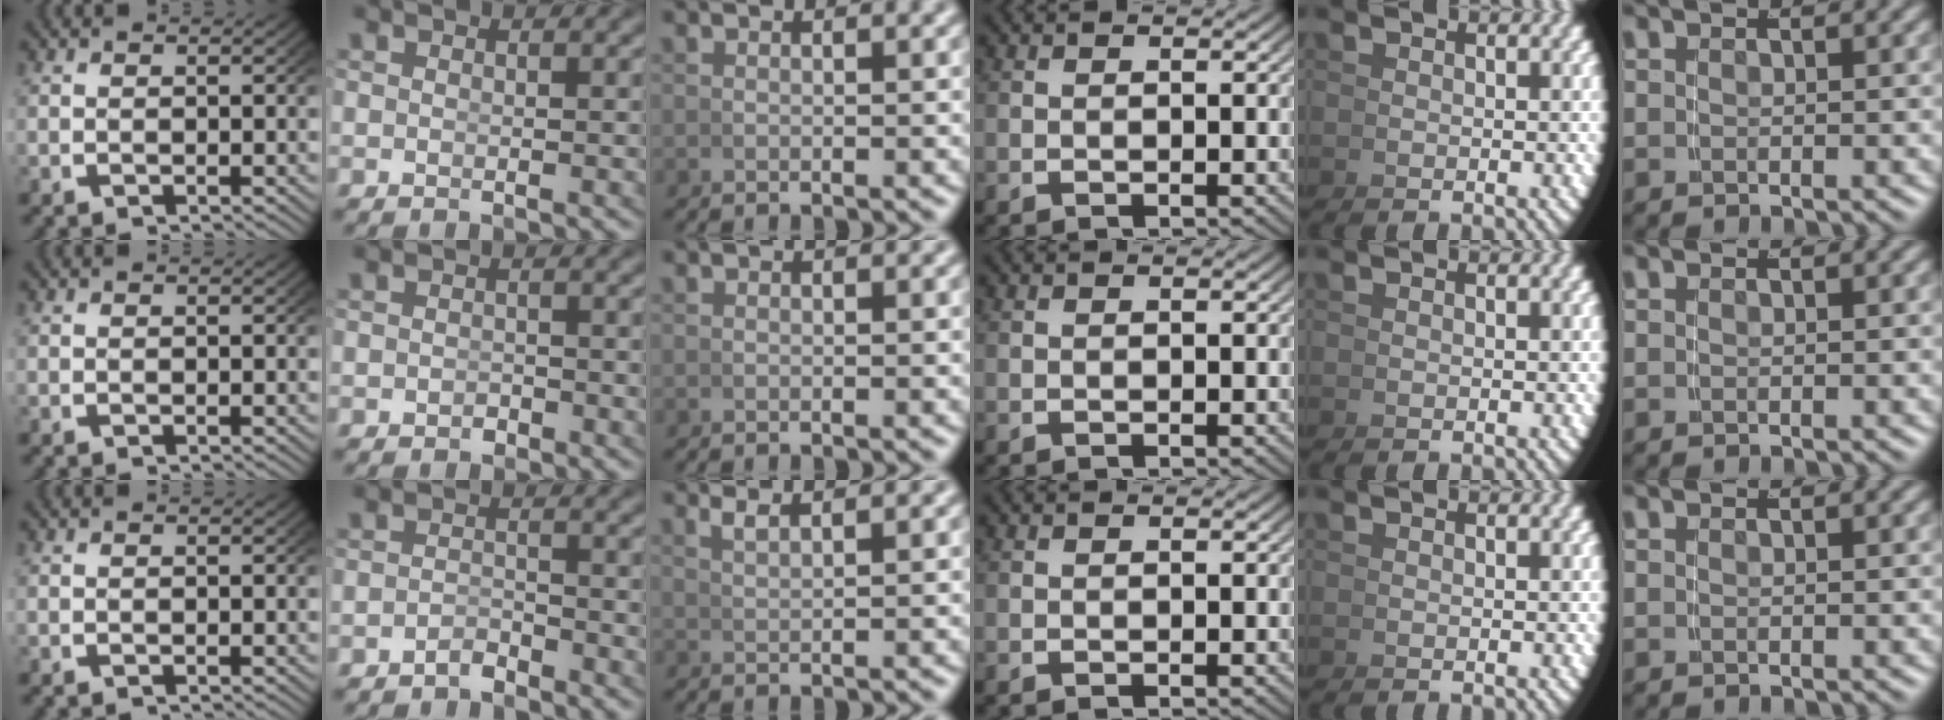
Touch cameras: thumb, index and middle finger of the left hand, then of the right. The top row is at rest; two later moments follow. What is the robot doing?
{"motion": "grasp_and_lifting", "object": "whiteboard"}